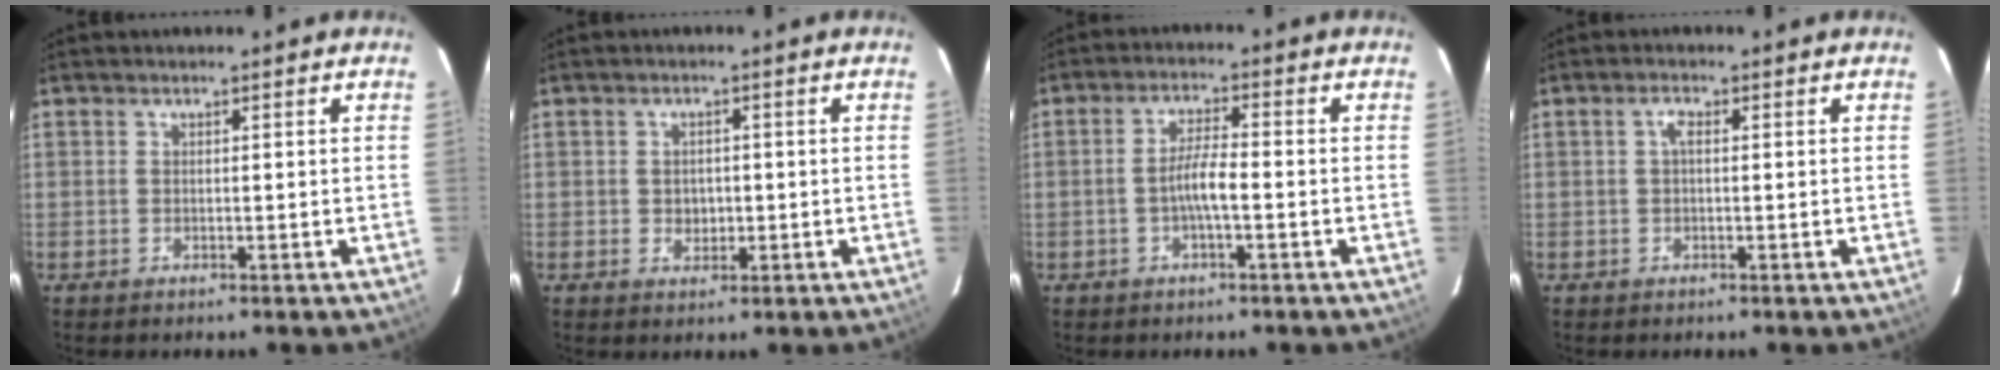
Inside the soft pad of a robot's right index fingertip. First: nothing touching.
{"total": 2.5, "force": [-0.3, 2.3, 1.1], "torque": [-0.017, 0.003, -0.001]}
{"total": 4.3, "force": [-1.4, 0.5, 4.1], "torque": [-0.080, 0.007, -0.027]}
{"total": 1.5, "force": [0.1, 0.6, 1.4], "torque": [-0.029, 0.007, 0.000]}